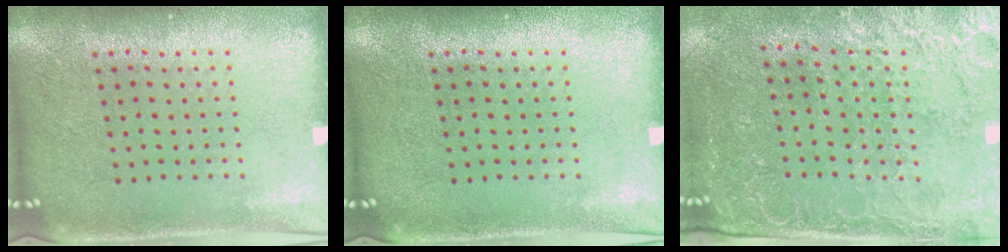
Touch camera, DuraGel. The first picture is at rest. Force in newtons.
{"total": 0.0}
{"total": 3.0, "press": 2.8, "slide": 1.1}